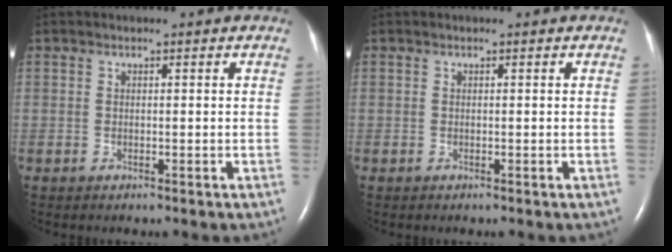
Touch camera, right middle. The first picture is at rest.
{"total": 0.0}